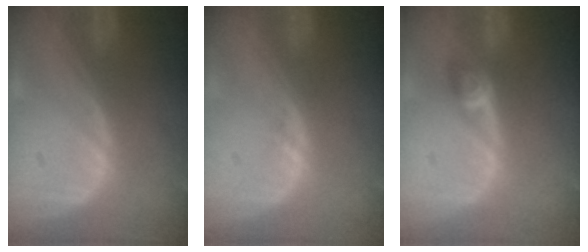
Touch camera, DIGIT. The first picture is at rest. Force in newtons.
{"total": 0.6, "press": 0.5, "slide": 0.4}
{"total": 3.0, "press": 2.6, "slide": 1.5}